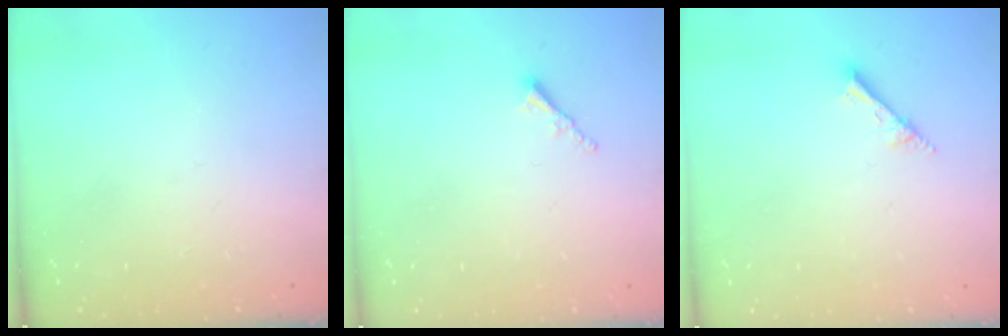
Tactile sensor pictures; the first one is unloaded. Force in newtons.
{"total": 1.7, "press": 1.7, "slide": 0.3}
{"total": 1.7, "press": 1.6, "slide": 0.1}